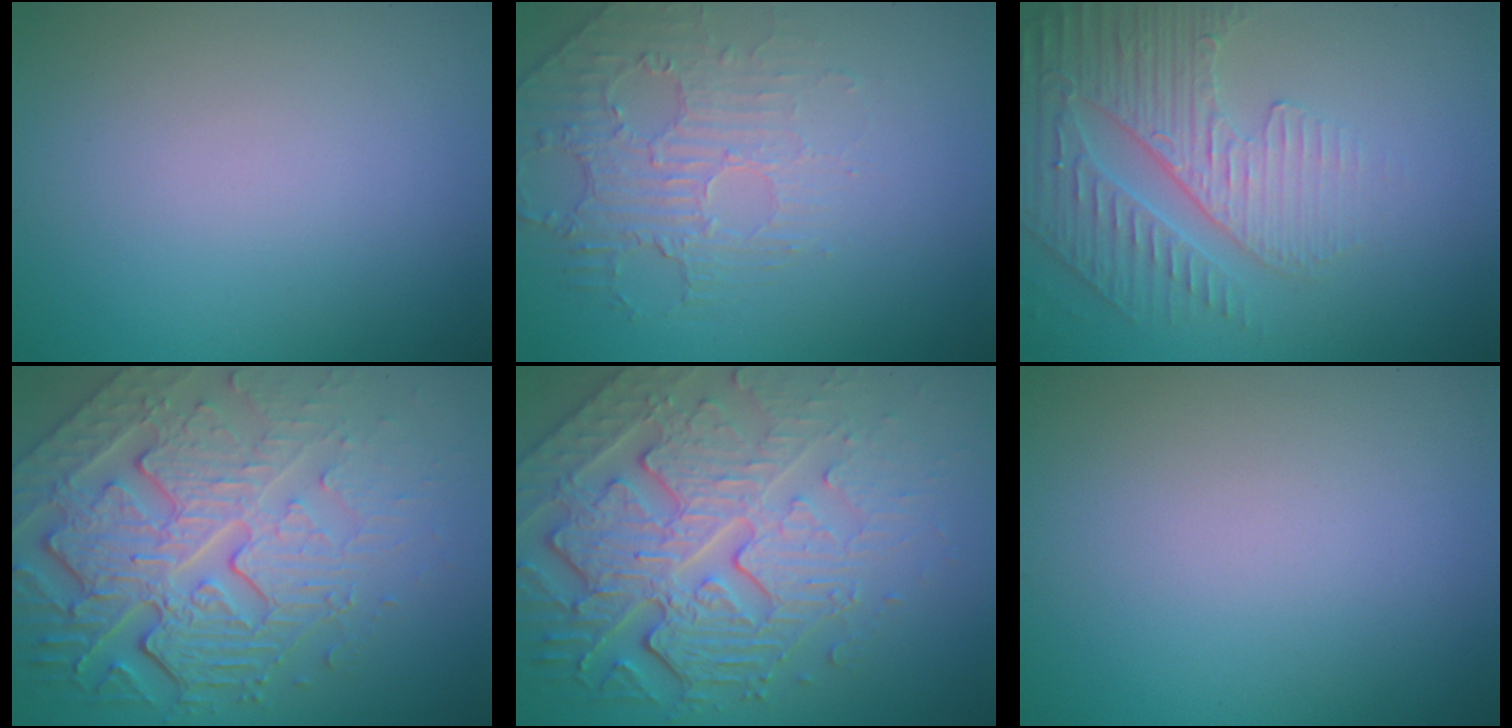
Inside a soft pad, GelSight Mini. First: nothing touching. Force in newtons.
{"total": 2.3, "press": 1.5, "slide": 1.7}
{"total": 4.8, "press": 3.6, "slide": 3.1}
{"total": 8.2, "press": 5.8, "slide": 5.7}
{"total": 7.6, "press": 5.8, "slide": 4.8}
{"total": 0.0}